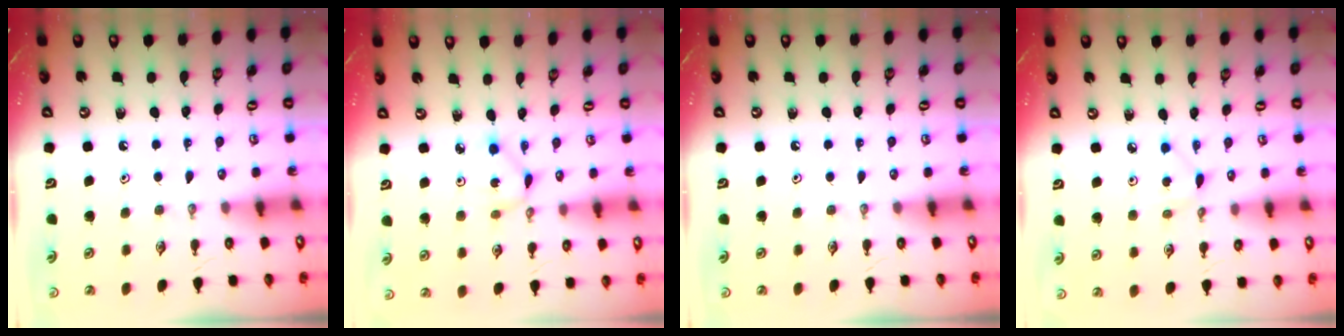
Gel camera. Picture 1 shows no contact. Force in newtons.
{"total": 2.3, "press": 2.3, "slide": 0.1}
{"total": 0.0}
{"total": 3.6, "press": 3.6, "slide": 0.5}